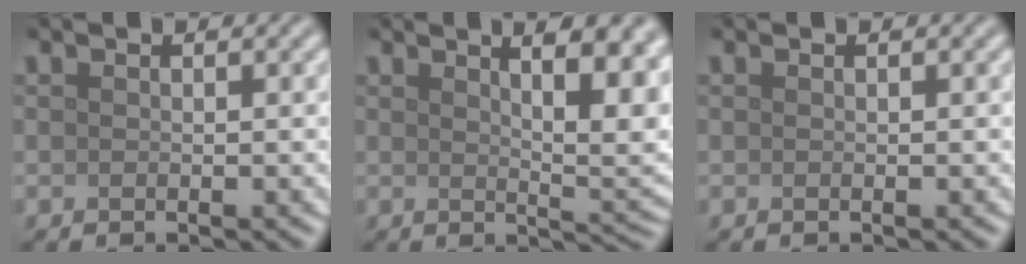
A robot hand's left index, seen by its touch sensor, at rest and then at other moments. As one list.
[{"total": 10.4, "force": [4.2, 3.8, 8.7], "torque": [-0.068, 0.024, 0.046]}, {"total": 0.0}]